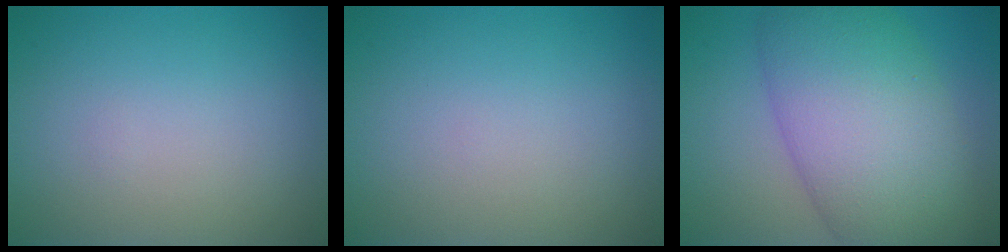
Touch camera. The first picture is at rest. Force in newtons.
{"total": 0.0}
{"total": 11.2, "press": 11.2, "slide": 0.2}